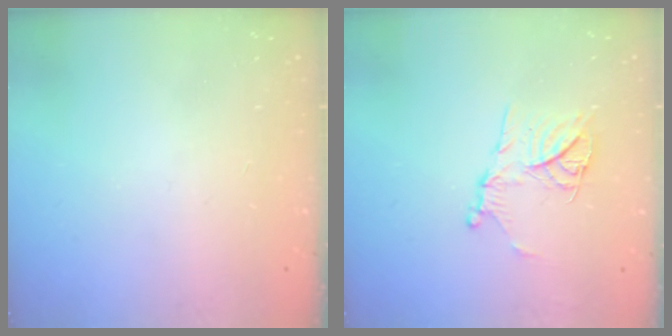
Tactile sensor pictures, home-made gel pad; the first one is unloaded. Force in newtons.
{"total": 12.7, "press": 12.6, "slide": 1.4}